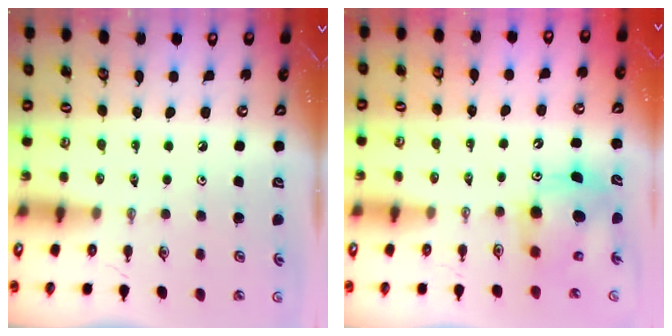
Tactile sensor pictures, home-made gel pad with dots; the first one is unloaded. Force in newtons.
{"total": 7.9, "press": 7.9, "slide": 0.2}